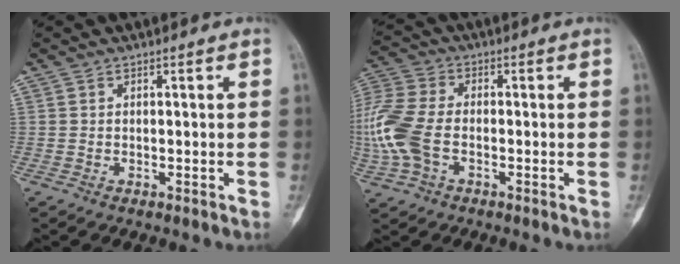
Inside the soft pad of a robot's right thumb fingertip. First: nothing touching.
{"total": 14.1, "force": [-2.4, 8.9, 10.7], "torque": [-0.272, 0.015, -0.049]}